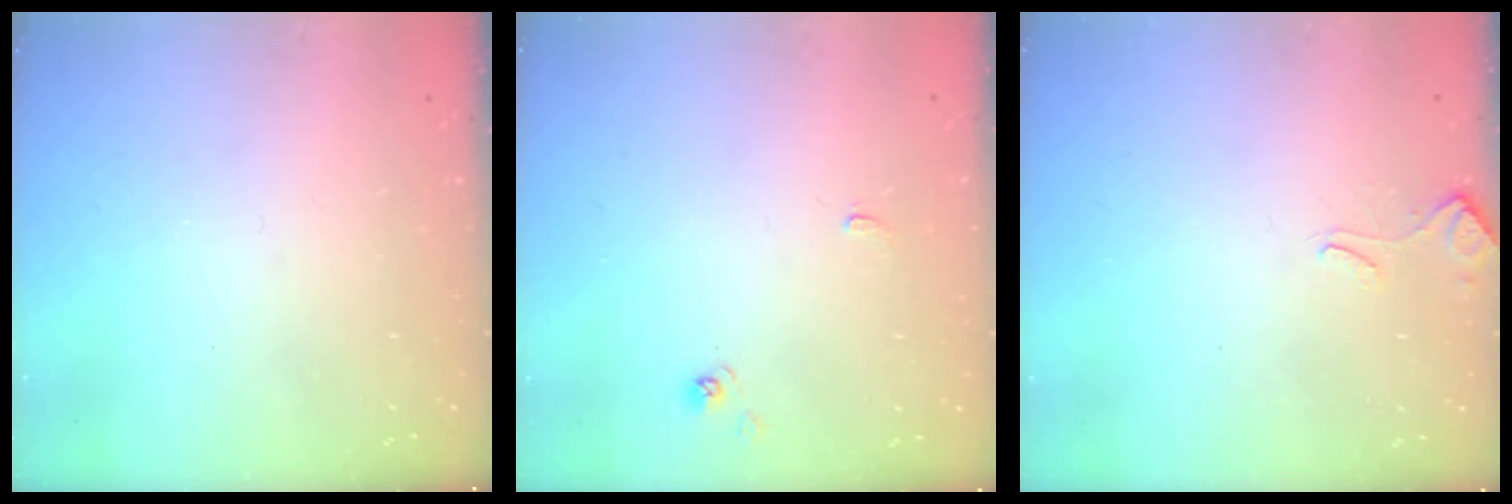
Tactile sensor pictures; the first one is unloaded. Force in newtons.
{"total": 1.2, "press": 1.2, "slide": 0.3}
{"total": 3.3, "press": 3.3, "slide": 0.6}